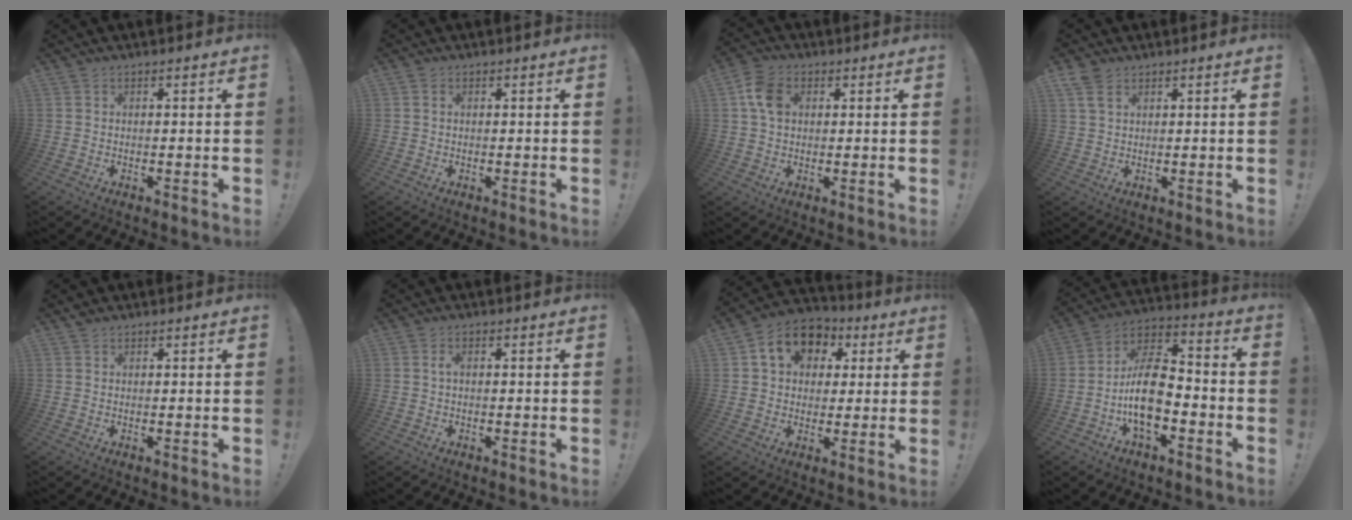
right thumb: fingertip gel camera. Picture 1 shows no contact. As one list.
[{"total": 0.8, "force": [0.3, 0.6, 0.4], "torque": [-0.004, 0.002, 0.004]}, {"total": 8.1, "force": [2.1, 6.0, 5.1], "torque": [-0.087, 0.009, 0.043]}, {"total": 4.2, "force": [2.6, 2.1, 2.5], "torque": [-0.051, -0.006, 0.051]}, {"total": 0.9, "force": [0.8, 0.5, 0.1], "torque": [-0.001, -0.001, 0.016]}, {"total": 1.3, "force": [0.0, 0.6, 1.2], "torque": [-0.029, 0.007, 0.001]}, {"total": 12.4, "force": [4.3, 9.8, 6.4], "torque": [-0.097, -0.004, 0.084]}, {"total": 16.0, "force": [-4.7, 8.8, 12.6], "torque": [-0.244, 0.029, -0.077]}]